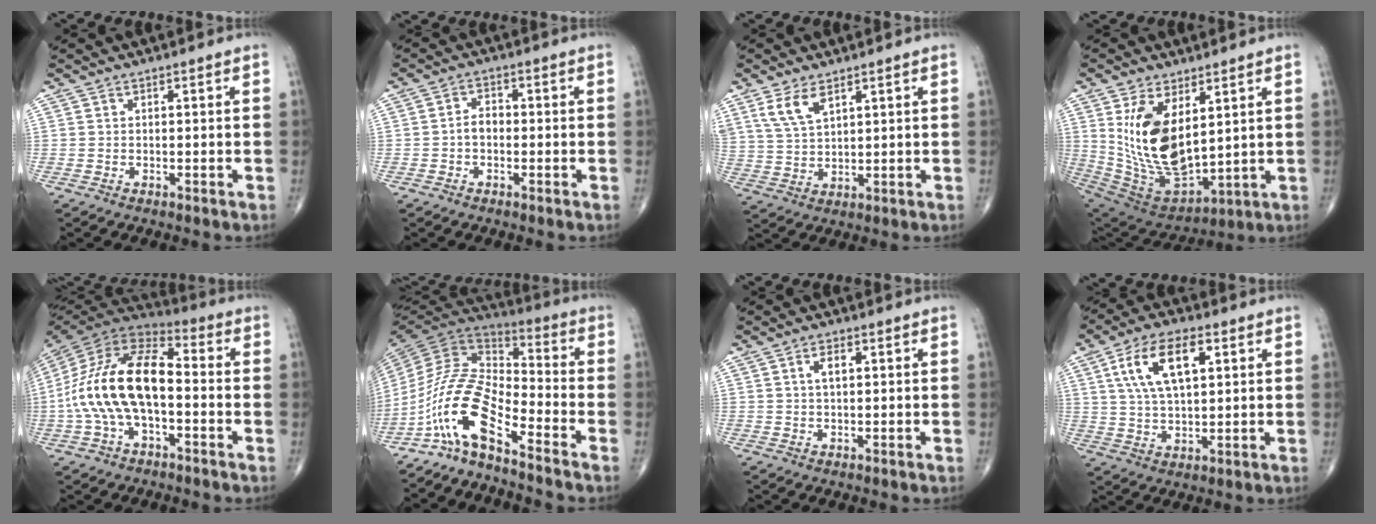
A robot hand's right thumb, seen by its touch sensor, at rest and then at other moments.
{"total": 2.9, "force": [-0.7, 1.9, 2.0], "torque": [-0.022, 0.013, -0.019]}
{"total": 6.2, "force": [3.8, 2.8, 4.0], "torque": [-0.078, -0.015, 0.083]}
{"total": 18.1, "force": [4.6, 9.5, 14.6], "torque": [-0.259, -0.029, 0.116]}
{"total": 19.3, "force": [-2.3, 9.9, 16.4], "torque": [-0.316, 0.040, -0.048]}
{"total": 13.5, "force": [-8.8, 4.0, 9.4], "torque": [-0.189, 0.080, -0.182]}
{"total": 2.9, "force": [0.8, 1.4, 2.3], "torque": [-0.041, 0.003, 0.014]}
{"total": 12.6, "force": [4.3, 6.0, 10.2], "torque": [-0.184, 0.000, 0.079]}